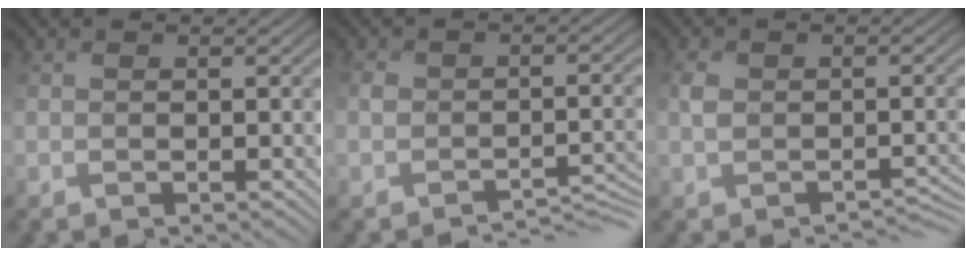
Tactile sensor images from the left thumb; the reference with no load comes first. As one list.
[{"total": 4.4, "force": [-3.8, 1.8, 1.3], "torque": [-0.015, 0.012, -0.056]}, {"total": 2.2, "force": [-1.4, 1.6, 0.8], "torque": [-0.006, 0.002, -0.026]}]